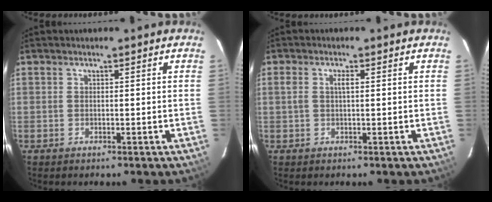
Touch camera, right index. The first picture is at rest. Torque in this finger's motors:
{"motor_torque": [0.08, -0.04, 0.07, 0.05]}